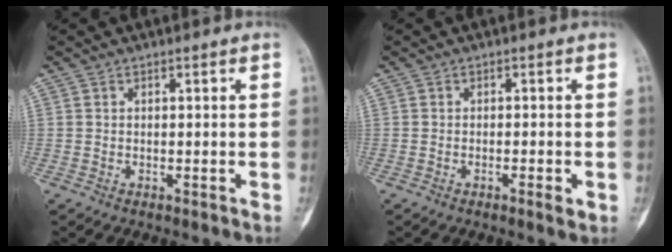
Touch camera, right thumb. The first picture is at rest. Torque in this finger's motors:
{"motor_torque": [-0.34, 0.03, 0.04, 0.36, -0.04]}